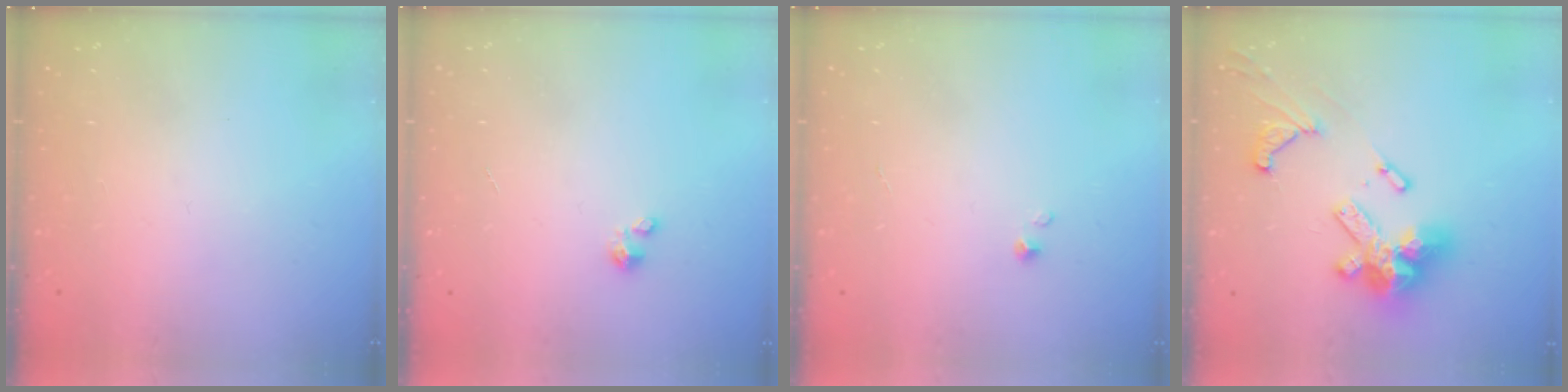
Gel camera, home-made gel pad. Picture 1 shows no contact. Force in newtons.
{"total": 1.2, "press": 1.1, "slide": 0.1}
{"total": 0.0}
{"total": 18.7, "press": 18.6, "slide": 1.9}